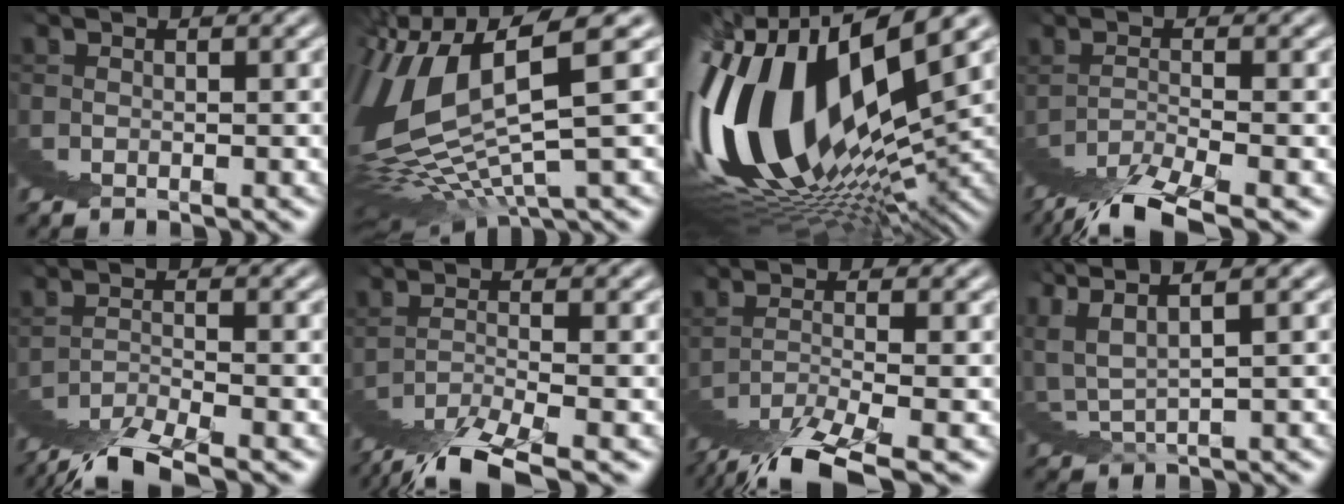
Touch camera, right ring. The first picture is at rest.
{"total": 5.6, "force": [1.7, 0.9, 5.2], "torque": [-0.102, 0.002, 0.032]}
{"total": 19.3, "force": [0.0, 8.8, 17.2], "torque": [-0.254, -0.002, 0.012]}
{"total": 3.5, "force": [-0.5, -0.8, 3.3], "torque": [-0.057, 0.014, -0.015]}
{"total": 2.7, "force": [-0.9, -1.3, 2.2], "torque": [-0.033, 0.012, -0.021]}
{"total": 3.7, "force": [-0.3, -0.9, 3.6], "torque": [-0.062, 0.016, -0.011]}
{"total": 4.3, "force": [-0.2, -0.6, 4.3], "torque": [-0.075, 0.015, -0.006]}
{"total": 4.2, "force": [3.0, 1.0, 2.8], "torque": [-0.078, -0.002, 0.057]}